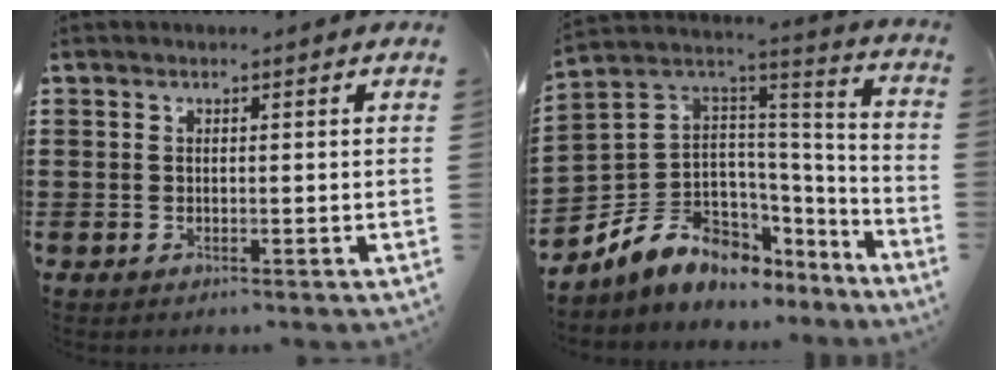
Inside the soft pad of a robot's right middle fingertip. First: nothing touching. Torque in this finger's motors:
{"motor_torque": [2.14, 0.00, 0.28, 0.20]}